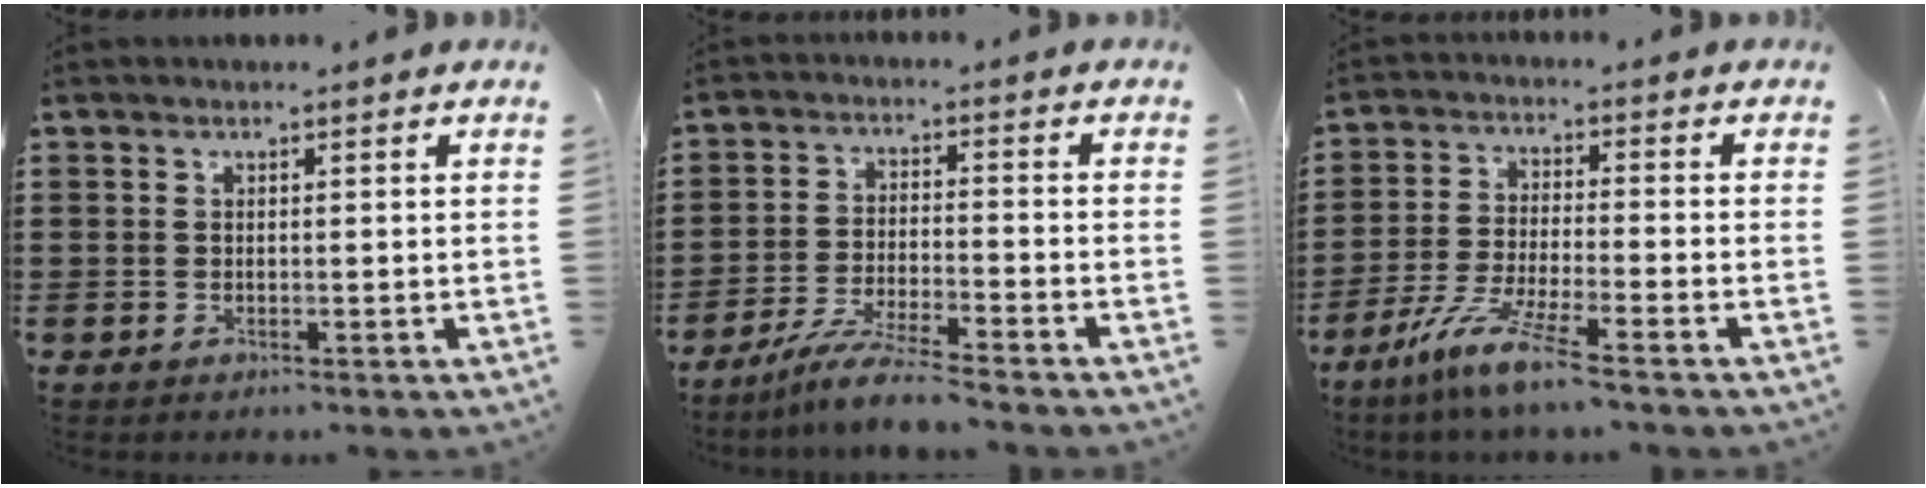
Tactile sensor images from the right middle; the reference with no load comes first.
{"total": 6.1, "force": [-5.4, -0.2, 2.9], "torque": [-0.065, -0.015, -0.104]}
{"total": 7.9, "force": [-6.0, -0.1, 5.1], "torque": [-0.114, -0.017, -0.117]}